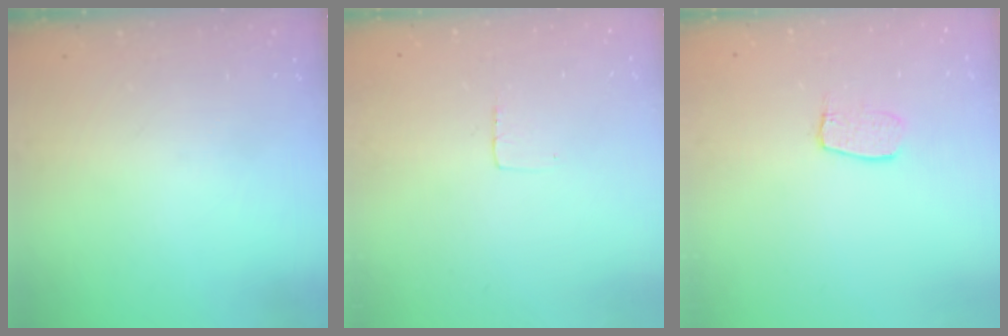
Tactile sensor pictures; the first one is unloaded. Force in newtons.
{"total": 3.0, "press": 3.0, "slide": 0.2}
{"total": 6.8, "press": 6.8, "slide": 0.3}